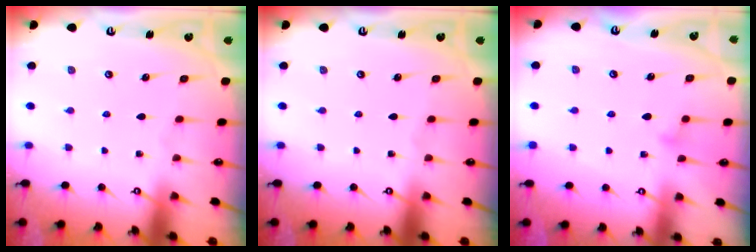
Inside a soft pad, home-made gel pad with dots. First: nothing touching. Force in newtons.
{"total": 0.0}
{"total": 7.1, "press": 7.1, "slide": 0.3}